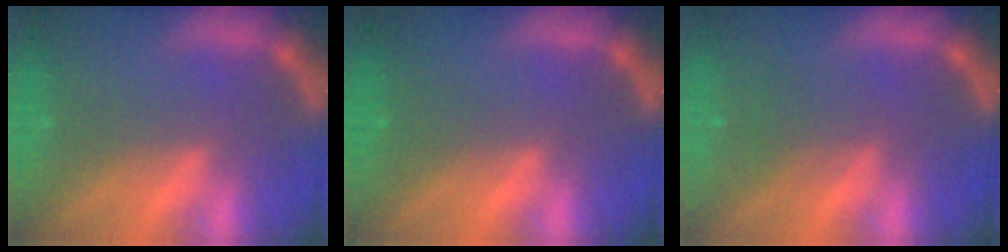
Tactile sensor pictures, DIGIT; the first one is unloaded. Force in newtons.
{"total": 0.9}
{"total": 2.0}